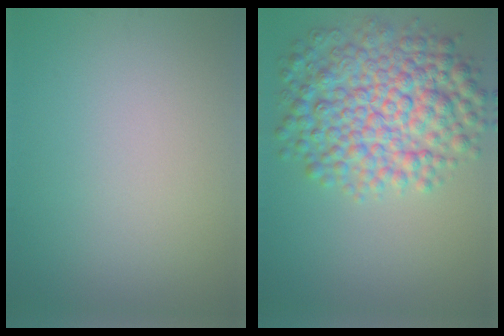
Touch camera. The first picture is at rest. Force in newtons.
{"total": 9.0, "press": 9.0, "slide": 0.0}